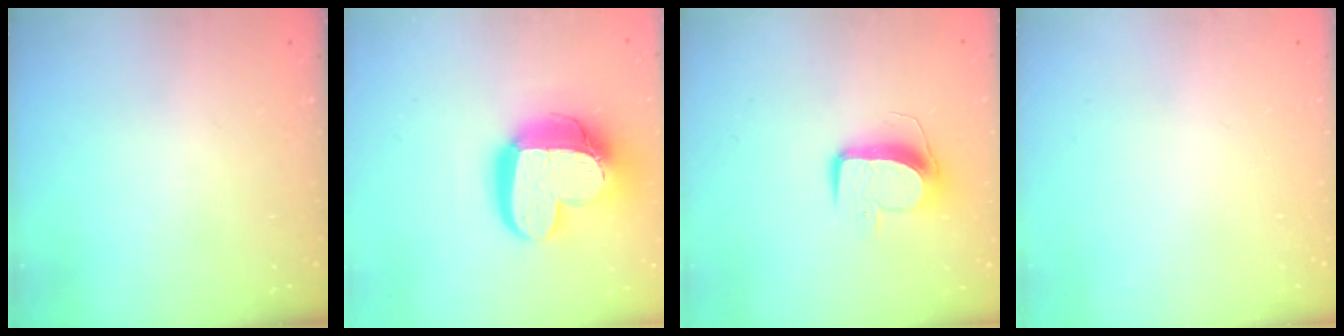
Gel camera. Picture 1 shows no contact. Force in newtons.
{"total": 21.9, "press": 21.8, "slide": 2.2}
{"total": 9.8, "press": 9.7, "slide": 1.0}
{"total": 0.0}